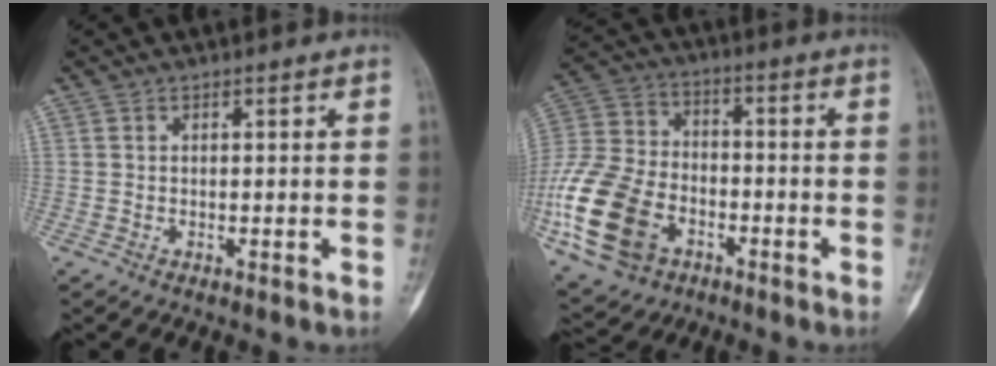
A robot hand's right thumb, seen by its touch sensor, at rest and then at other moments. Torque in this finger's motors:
{"motor_torque": [0.62, 0.54, 1.98, -0.77, 0.19]}